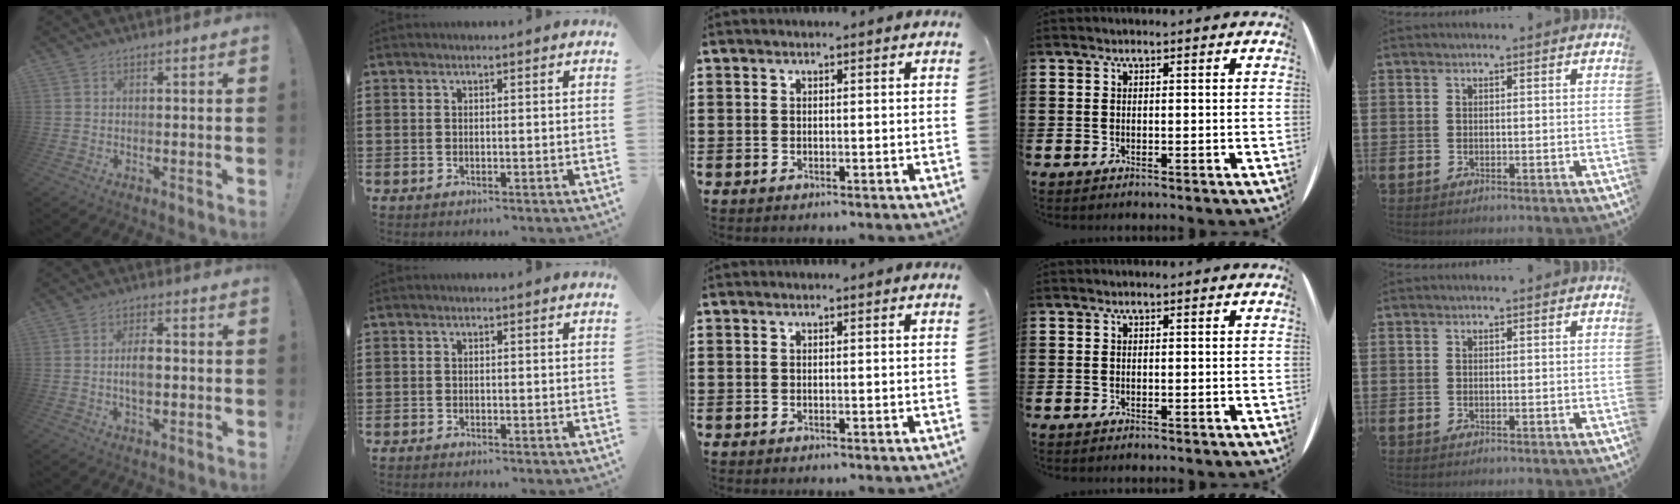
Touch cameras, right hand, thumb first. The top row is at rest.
{"thumb": {"total": 5.3, "force": [-0.5, 2.5, 4.6], "torque": [-0.080, 0.006, -0.011]}, "index": {"total": 0.7, "force": [-0.7, 0.0, 0.0], "torque": [-0.001, 0.000, -0.015]}}